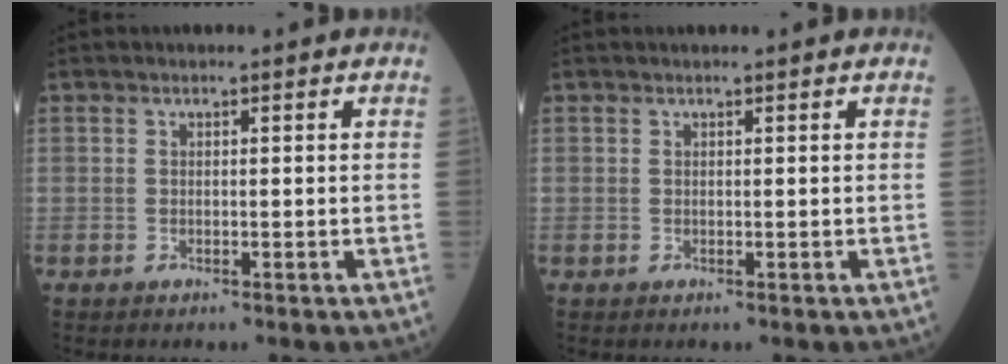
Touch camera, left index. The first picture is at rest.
{"total": 0.5, "force": [0.5, 0.1, 0.1], "torque": [-0.007, 0.009, 0.009]}